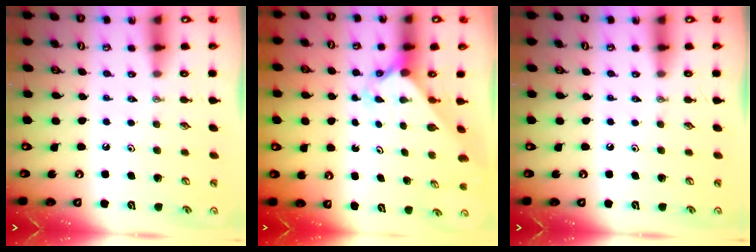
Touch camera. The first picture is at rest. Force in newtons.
{"total": 2.5, "press": 2.5, "slide": 0.3}
{"total": 0.0}